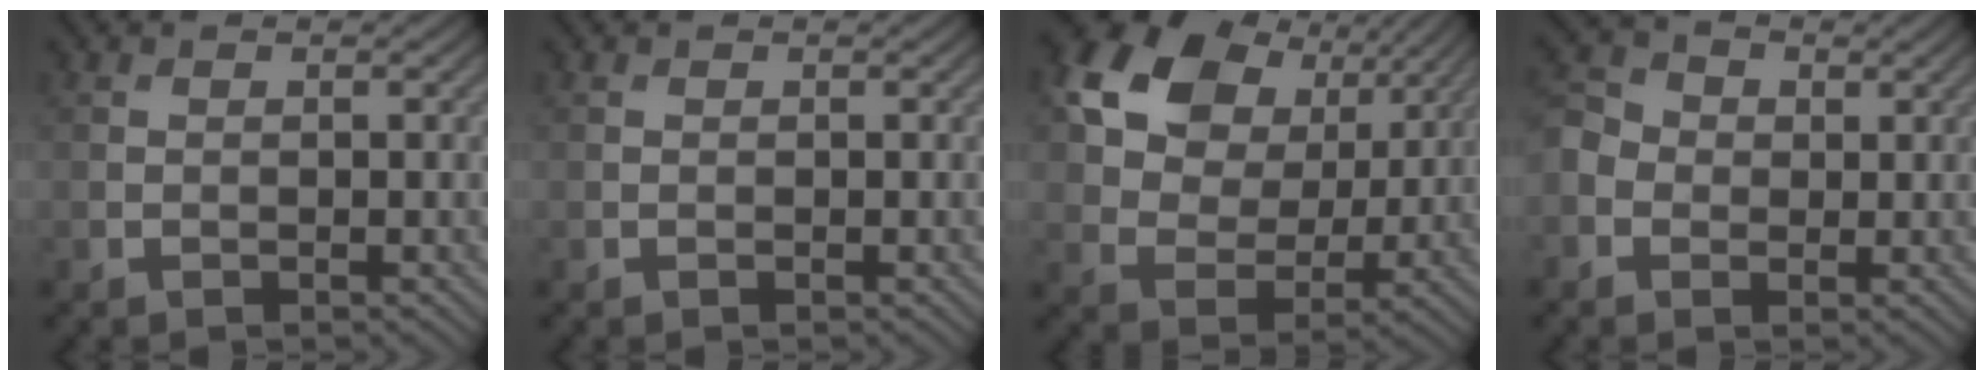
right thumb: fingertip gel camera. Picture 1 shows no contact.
{"total": 0.0}
{"total": 14.6, "force": [6.6, 10.0, 8.4], "torque": [-0.177, 0.023, 0.115]}
{"total": 4.0, "force": [-0.4, 3.5, 1.9], "torque": [-0.051, 0.008, -0.018]}